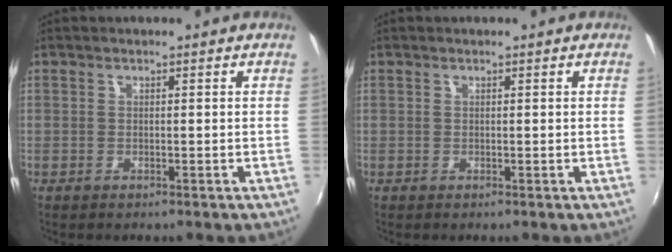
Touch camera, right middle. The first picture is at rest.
{"total": 0.0}